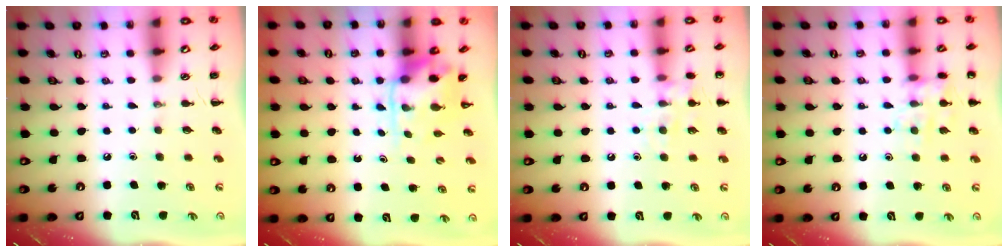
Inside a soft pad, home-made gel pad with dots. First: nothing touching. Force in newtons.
{"total": 3.9, "press": 3.8, "slide": 0.8}
{"total": 8.9, "press": 8.8, "slide": 1.2}
{"total": 11.6, "press": 11.5, "slide": 0.7}